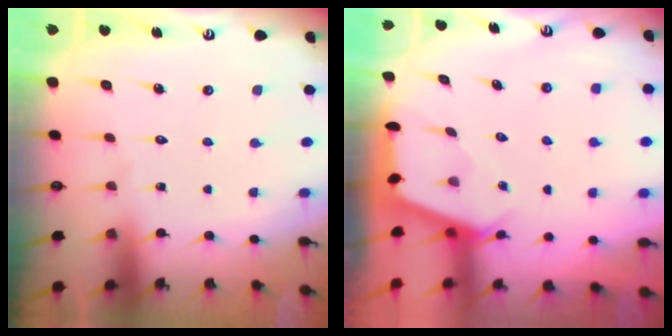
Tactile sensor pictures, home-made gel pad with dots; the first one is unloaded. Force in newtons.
{"total": 2.4, "press": 2.4, "slide": 0.3}